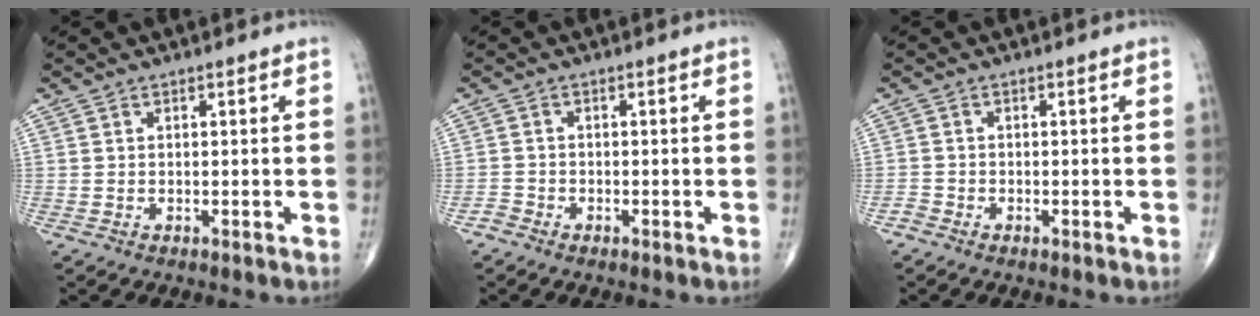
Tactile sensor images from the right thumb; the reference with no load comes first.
{"total": 1.5, "force": [-1.2, 0.8, 0.1], "torque": [-0.001, 0.001, -0.030]}
{"total": 1.2, "force": [-1.0, 0.6, 0.1], "torque": [-0.004, 0.000, -0.026]}